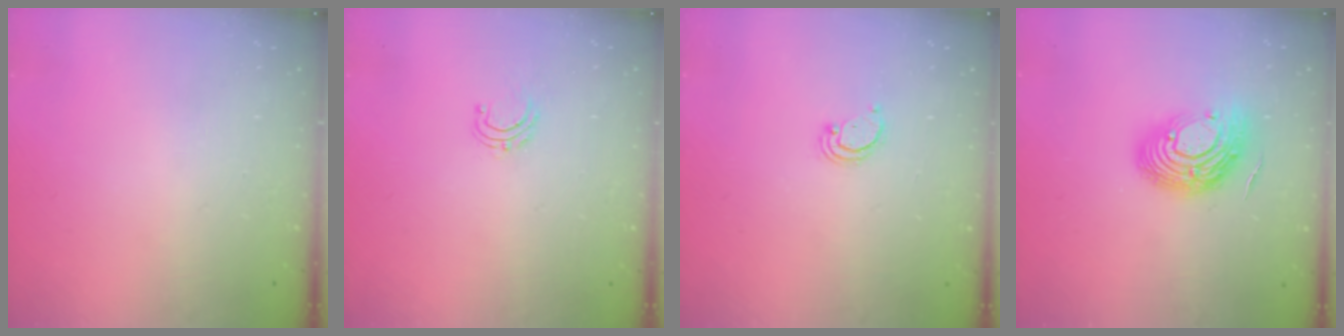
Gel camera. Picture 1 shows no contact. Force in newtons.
{"total": 4.3, "press": 4.3, "slide": 0.3}
{"total": 2.2, "press": 2.2, "slide": 0.2}
{"total": 14.4, "press": 14.3, "slide": 1.2}